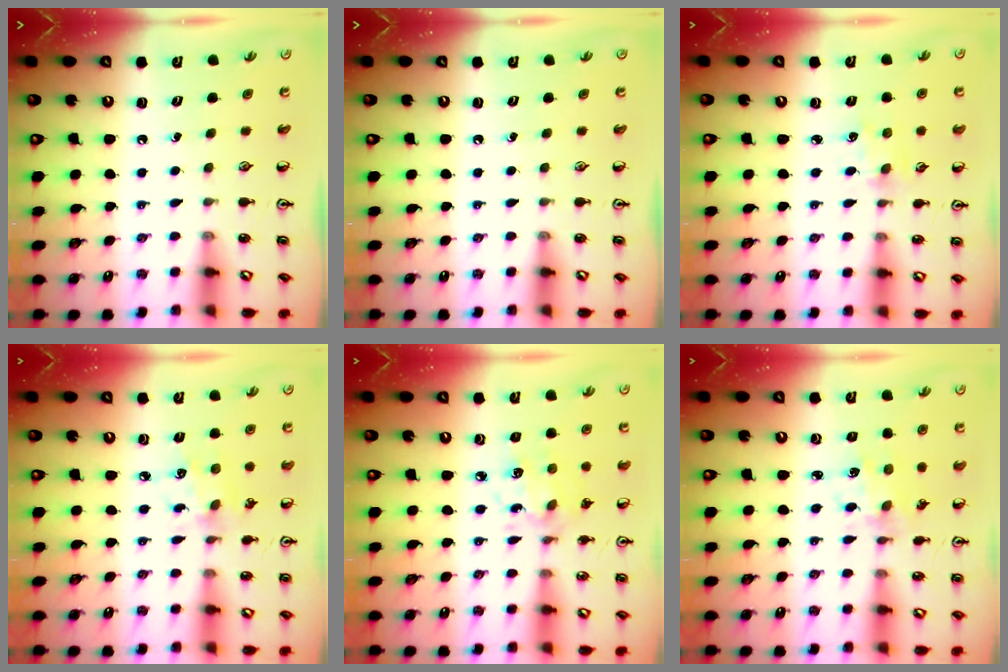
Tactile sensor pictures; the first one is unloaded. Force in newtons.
{"total": 0.0}
{"total": 2.0, "press": 2.0, "slide": 0.4}
{"total": 5.0, "press": 4.7, "slide": 1.6}
{"total": 6.9, "press": 6.8, "slide": 0.6}
{"total": 2.3, "press": 2.2, "slide": 0.6}